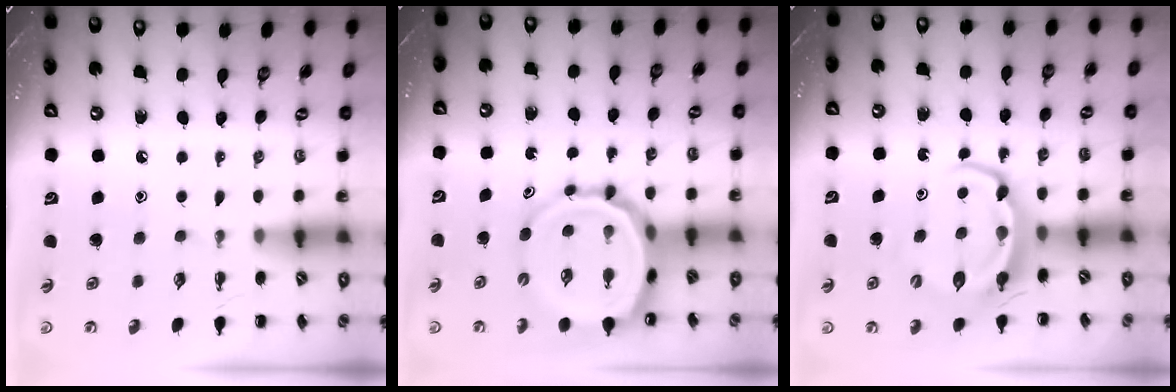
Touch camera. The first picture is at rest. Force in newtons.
{"total": 14.5, "press": 13.8, "slide": 4.4}
{"total": 6.2, "press": 6.1, "slide": 0.8}